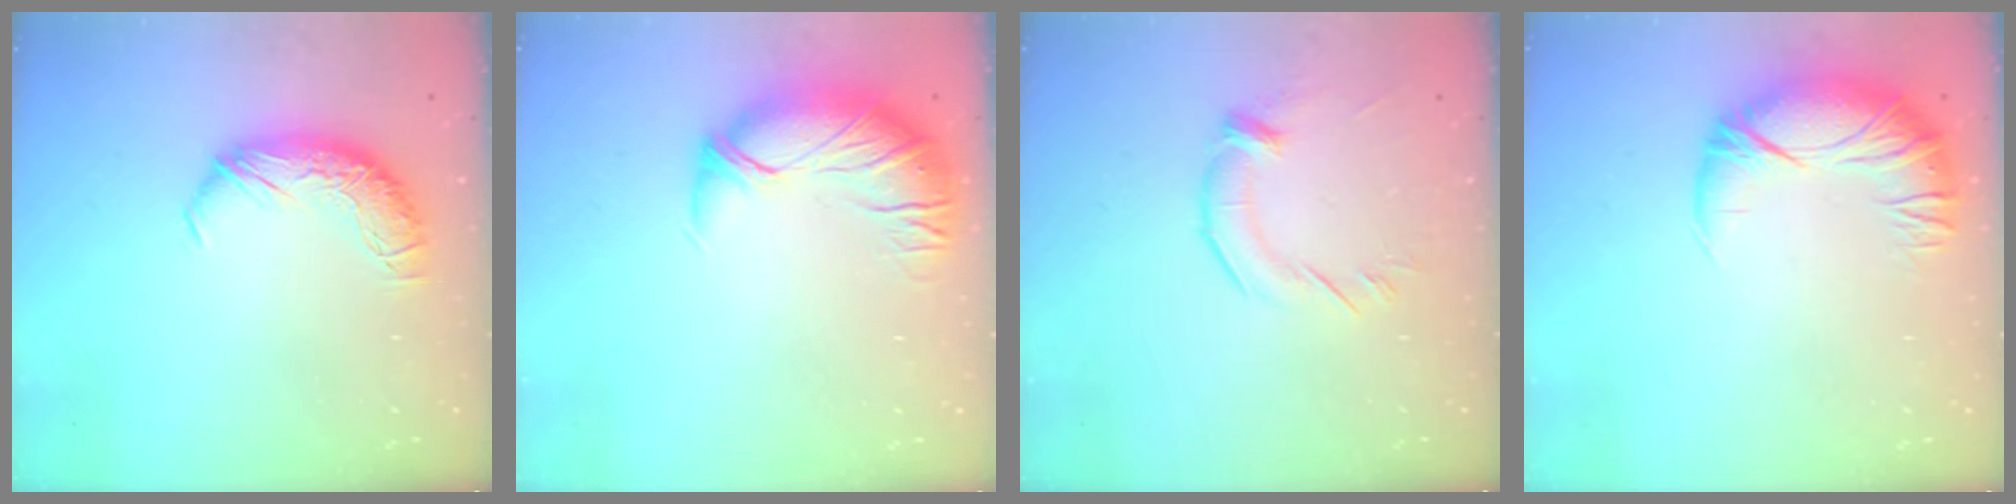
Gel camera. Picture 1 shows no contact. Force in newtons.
{"total": 2.9, "press": 1.6, "slide": 2.3}
{"total": 1.9, "press": 1.6, "slide": 1.1}
{"total": 2.7, "press": 0.9, "slide": 2.5}